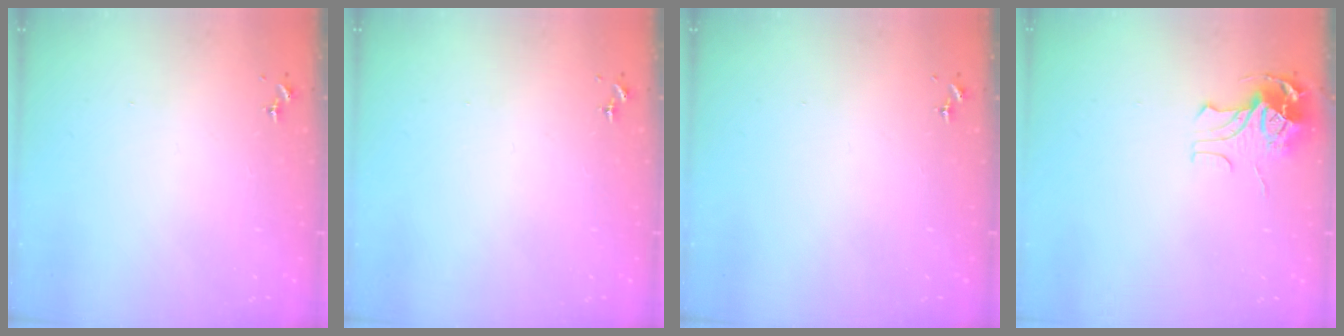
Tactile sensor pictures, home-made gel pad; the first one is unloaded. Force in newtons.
{"total": 0.0}
{"total": 0.0}
{"total": 9.9, "press": 9.9, "slide": 1.2}